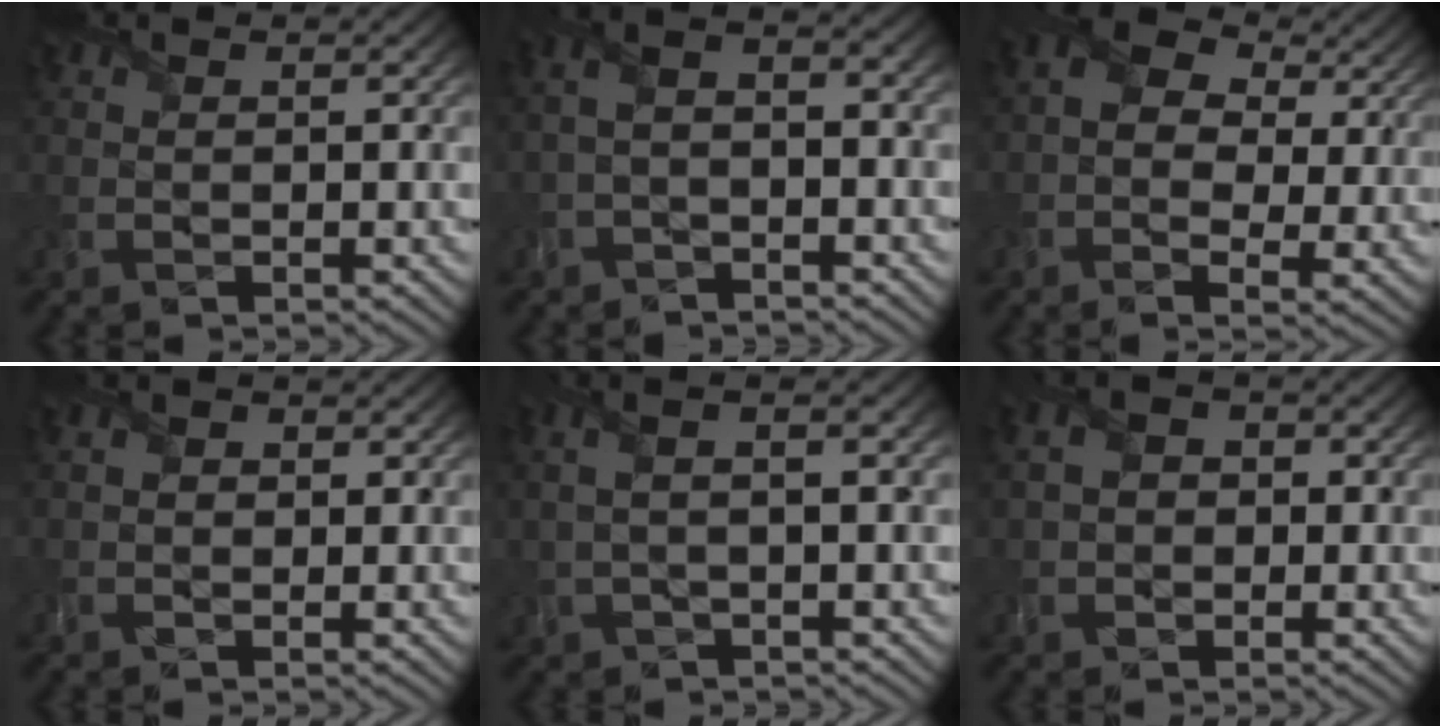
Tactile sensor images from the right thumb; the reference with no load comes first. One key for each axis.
{"total": 4.0, "fx": -1.6, "fy": 1.4, "fz": 3.4, "tx": -0.077, "ty": 0.010, "tz": -0.039}
{"total": 10.4, "fx": 2.6, "fy": 7.1, "fz": 7.2, "tx": -0.158, "ty": 0.004, "tz": 0.052}
{"total": 1.8, "fx": -0.2, "fy": 1.5, "fz": 0.8, "tx": -0.019, "ty": 0.004, "tz": -0.012}
{"total": 4.3, "fx": -0.3, "fy": 1.2, "fz": 4.2, "tx": -0.097, "ty": 0.006, "tz": -0.008}
{"total": 3.7, "fx": -0.3, "fy": 3.1, "fz": 2.1, "tx": -0.047, "ty": 0.006, "tz": -0.019}